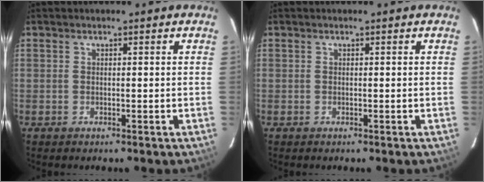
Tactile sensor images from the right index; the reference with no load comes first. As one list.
[{"total": 0.0}]